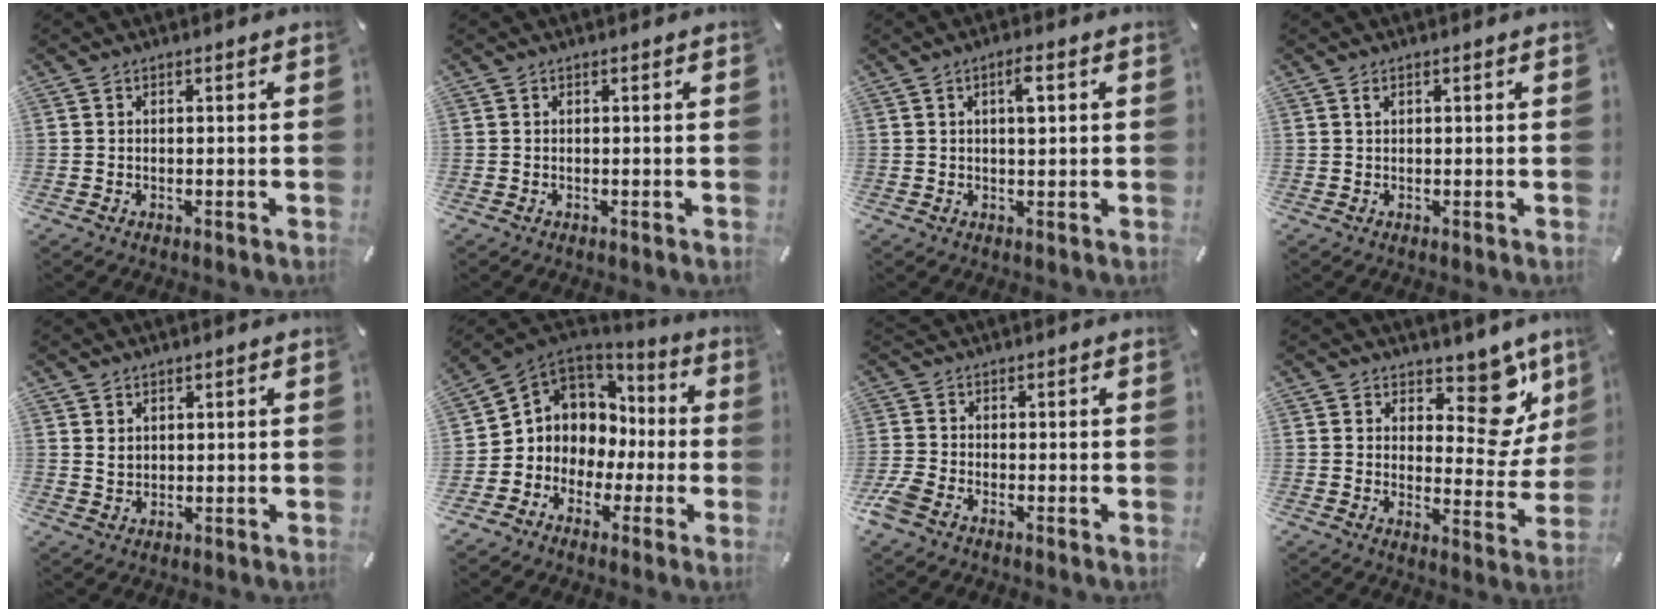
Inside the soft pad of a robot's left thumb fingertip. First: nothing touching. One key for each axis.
{"total": 0.0}
{"total": 3.8, "fx": 1.1, "fy": 1.2, "fz": 3.4, "tx": -0.056, "ty": 0.002, "tz": 0.012}
{"total": 0.7, "fx": 0.4, "fy": 0.3, "fz": 0.5, "tx": -0.010, "ty": 0.001, "tz": 0.006}
{"total": 2.6, "fx": 1.6, "fy": 2.0, "fz": 0.6, "tx": -0.006, "ty": -0.001, "tz": 0.029}
{"total": 7.5, "fx": -0.8, "fy": 7.5, "fz": 0.0, "tx": -0.028, "ty": -0.013, "tz": -0.007}
{"total": 3.0, "fx": -1.2, "fy": 2.2, "fz": 1.6, "tx": -0.047, "ty": 0.000, "tz": -0.026}
{"total": 12.7, "fx": 7.9, "fy": 7.1, "fz": 7.0, "tx": -0.064, "ty": -0.072, "tz": 0.137}